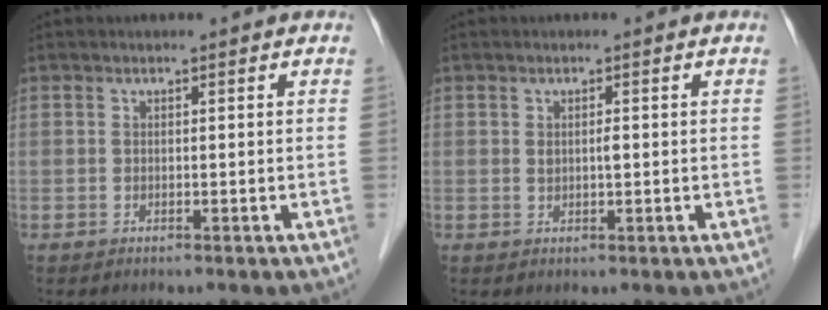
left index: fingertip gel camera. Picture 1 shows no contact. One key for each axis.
{"total": 1.2, "fx": 0.2, "fy": 0.4, "fz": 1.1, "tx": -0.020, "ty": 0.001, "tz": 0.004}